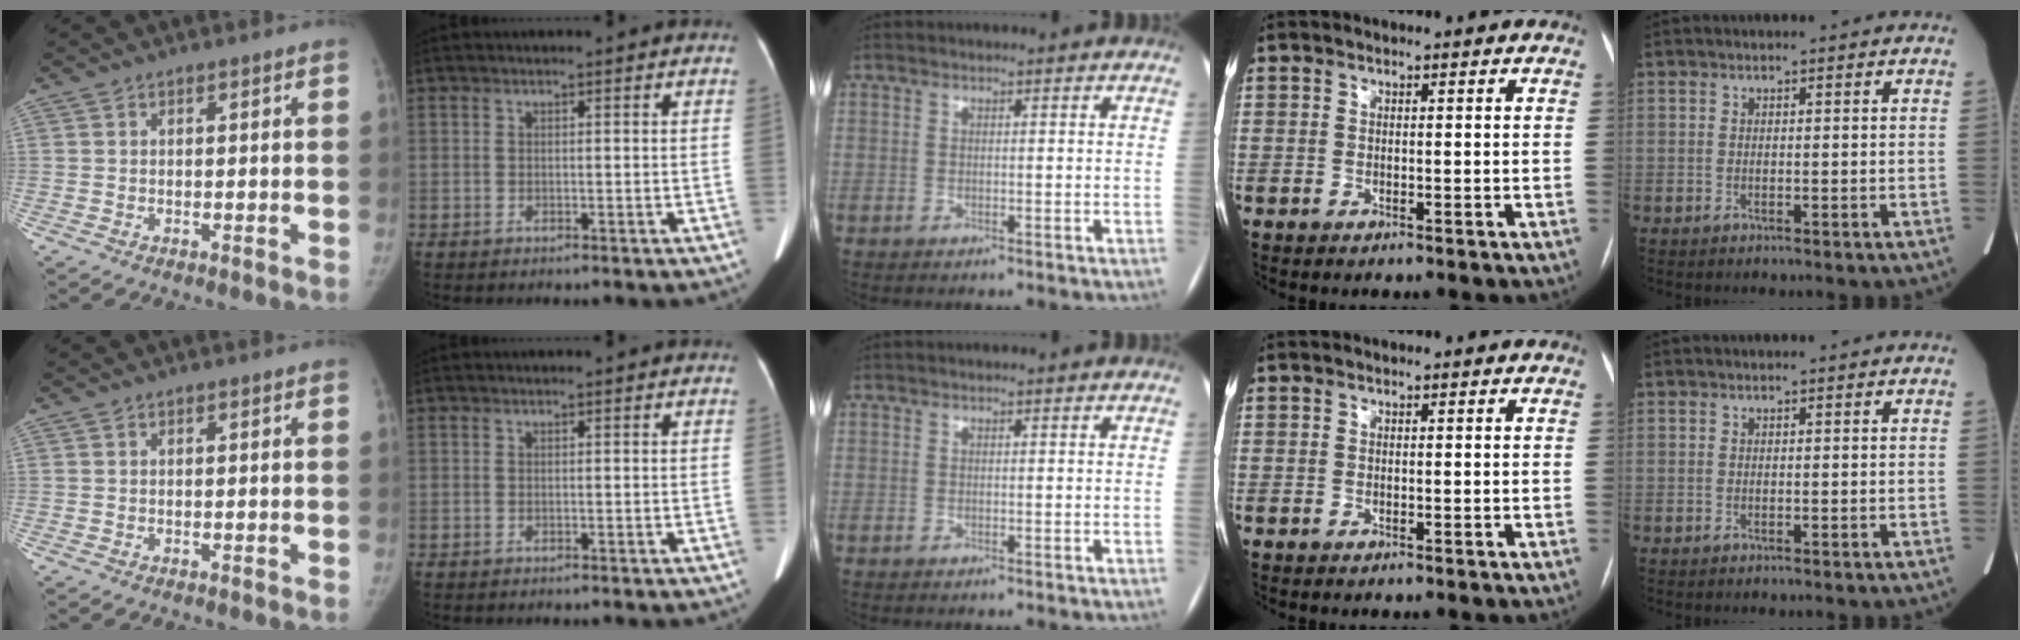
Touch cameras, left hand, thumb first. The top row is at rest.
{}